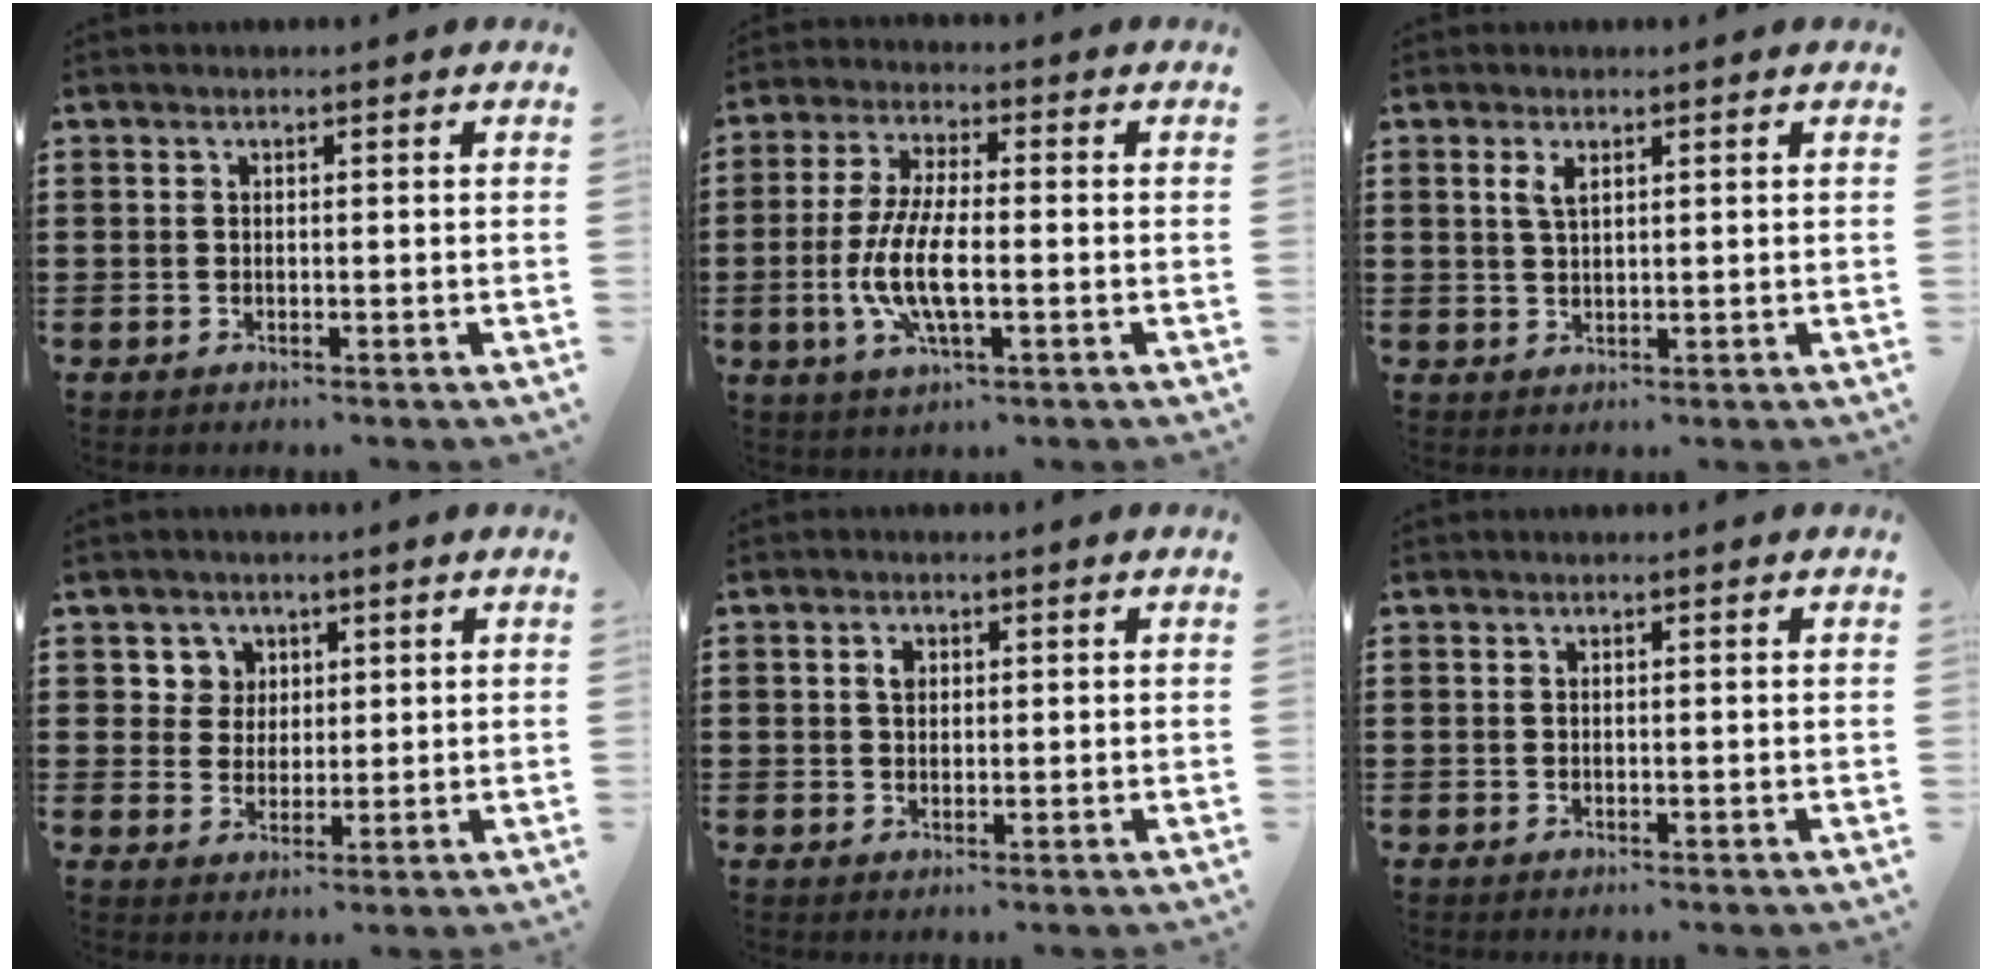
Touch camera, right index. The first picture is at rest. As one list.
[{"total": 9.0, "force": [-2.3, 2.8, 8.2], "torque": [-0.185, -0.016, -0.048]}, {"total": 2.2, "force": [1.0, 0.9, 1.8], "torque": [-0.039, 0.004, 0.017]}, {"total": 4.0, "force": [1.9, 3.5, 0.3], "torque": [-0.018, 0.010, 0.033]}, {"total": 1.9, "force": [0.5, 1.3, 1.2], "torque": [-0.027, 0.007, 0.009]}, {"total": 0.0}]